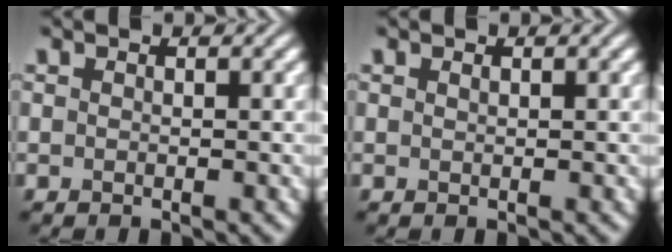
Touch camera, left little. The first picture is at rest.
{"total": 0.0}